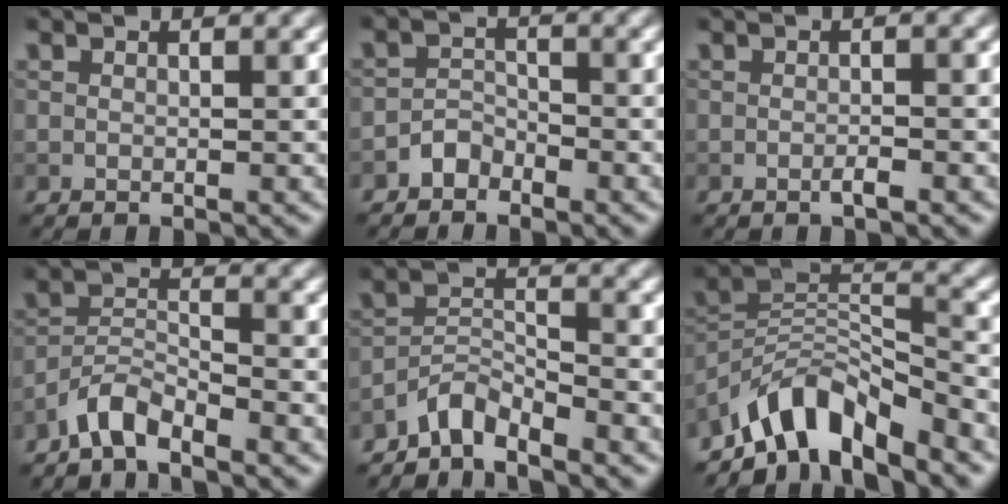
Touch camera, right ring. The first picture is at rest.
{"total": 1.7, "force": [-1.4, 0.9, 0.3], "torque": [-0.004, 0.012, -0.028]}
{"total": 1.3, "force": [-0.6, 0.1, 1.1], "torque": [-0.020, 0.001, -0.013]}
{"total": 3.3, "force": [-2.9, 0.7, 1.3], "torque": [-0.026, 0.009, -0.067]}
{"total": 3.3, "force": [-3.1, 0.7, 1.1], "torque": [-0.020, 0.009, -0.069]}
{"total": 8.2, "force": [-6.4, 2.8, 4.2], "torque": [-0.060, -0.001, -0.128]}